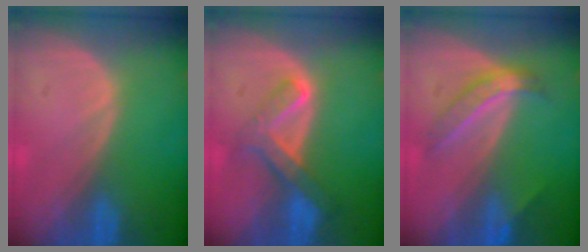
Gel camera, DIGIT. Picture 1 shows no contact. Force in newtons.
{"total": 6.7, "press": 5.6, "slide": 3.6}
{"total": 5.0, "press": 4.6, "slide": 2.0}